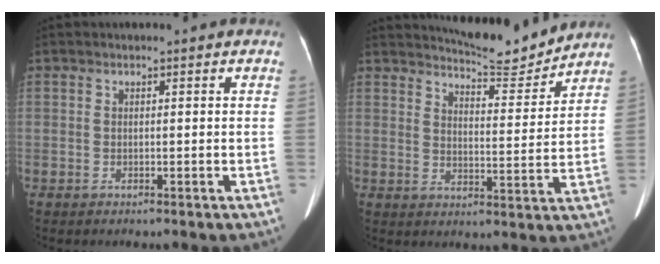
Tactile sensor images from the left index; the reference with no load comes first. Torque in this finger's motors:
{"motor_torque": [0.35, -0.55, 0.00, 0.01]}